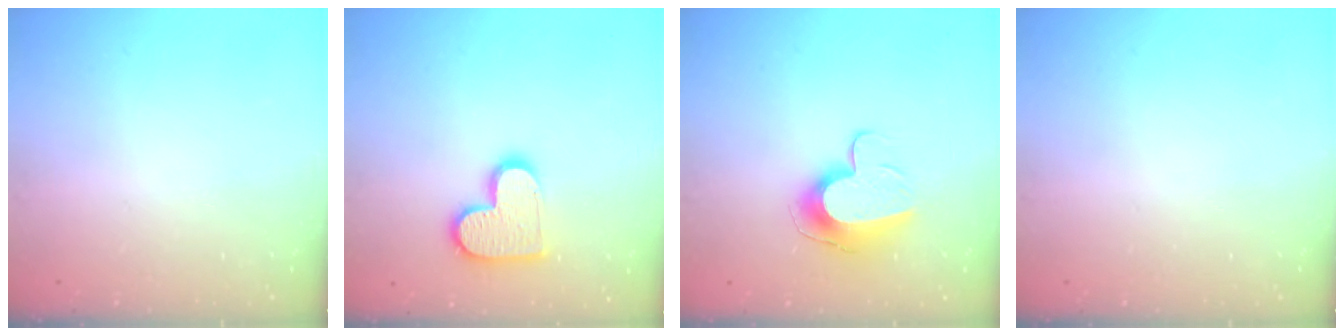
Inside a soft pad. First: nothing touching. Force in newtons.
{"total": 13.4, "press": 13.4, "slide": 0.8}
{"total": 11.7, "press": 11.7, "slide": 0.7}
{"total": 0.0}